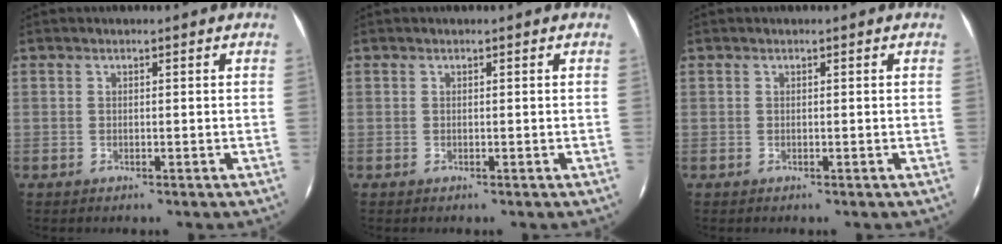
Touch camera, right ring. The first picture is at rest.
{"total": 0.0}
{"total": 0.0}